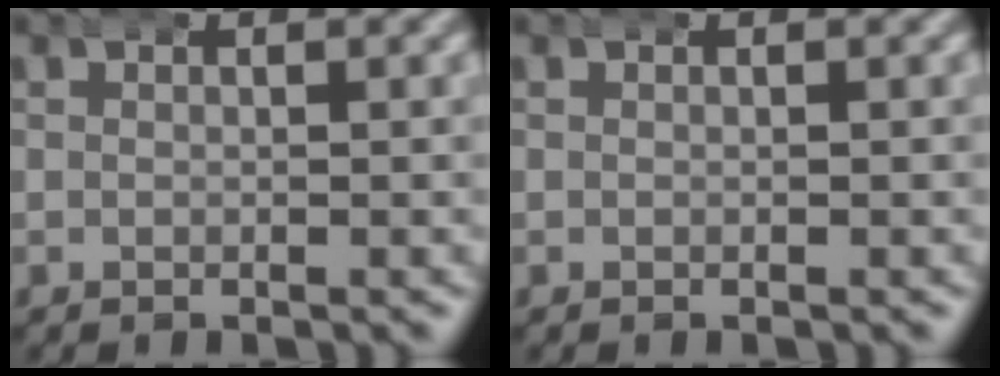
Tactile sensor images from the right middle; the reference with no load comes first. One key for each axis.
{"total": 0.0}